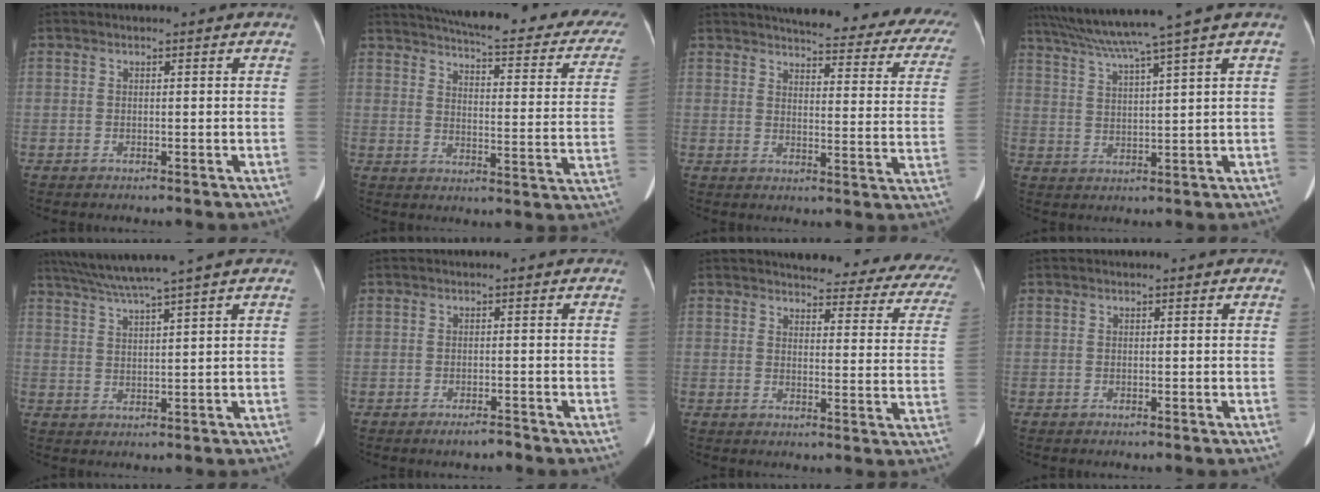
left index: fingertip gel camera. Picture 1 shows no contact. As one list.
[{"total": 29.1, "force": [24.5, 5.9, 14.5], "torque": [-0.205, -0.045, 0.278]}, {"total": 25.6, "force": [22.5, 5.2, 11.1], "torque": [-0.125, -0.056, 0.235]}, {"total": 9.6, "force": [7.6, -2.6, 5.3], "torque": [-0.092, 0.009, 0.130]}, {"total": 7.4, "force": [6.0, -1.9, 3.9], "torque": [-0.068, 0.015, 0.108]}, {"total": 2.2, "force": [-1.9, 0.1, 1.0], "torque": [-0.019, -0.004, -0.032]}, {"total": 21.8, "force": [19.9, 5.2, 7.4], "torque": [-0.067, -0.061, 0.200]}, {"total": 0.0}]